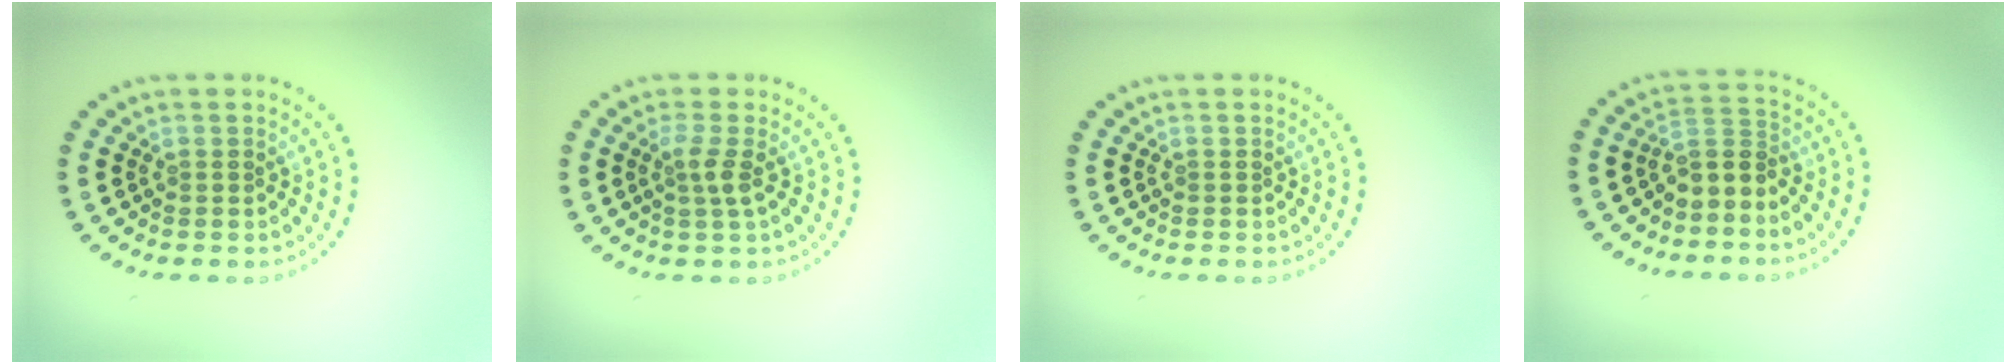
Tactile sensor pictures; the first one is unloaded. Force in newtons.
{"total": 1.8, "press": 1.4, "slide": 1.1}
{"total": 0.0}
{"total": 2.4, "press": 2.0, "slide": 1.4}